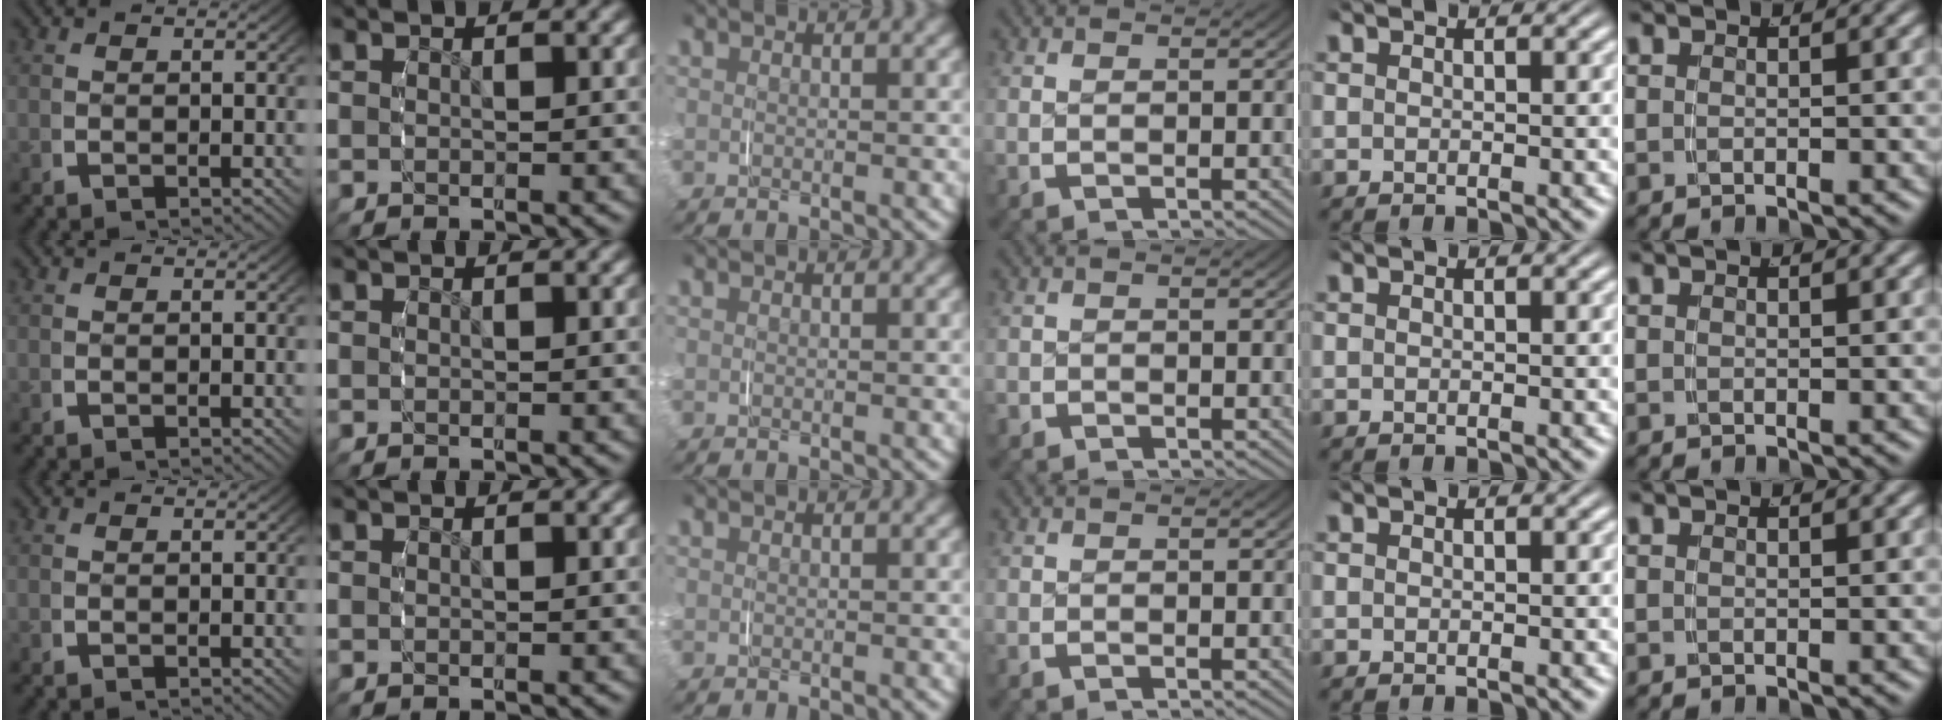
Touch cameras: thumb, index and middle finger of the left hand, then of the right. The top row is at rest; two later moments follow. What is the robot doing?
{"motion": "grasp_and_lifting", "object": "ribbon"}